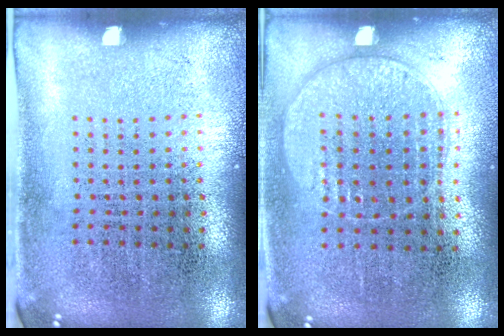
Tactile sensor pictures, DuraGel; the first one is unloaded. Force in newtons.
{"total": 1.0, "press": 0.9, "slide": 0.4}